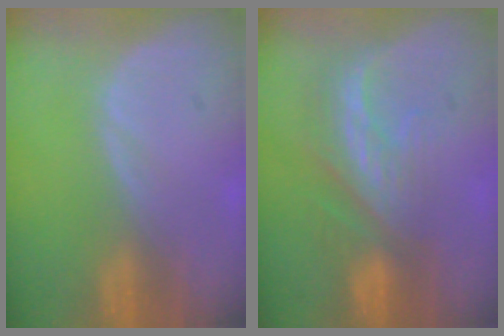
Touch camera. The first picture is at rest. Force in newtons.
{"total": 7.9, "press": 7.1, "slide": 3.5}